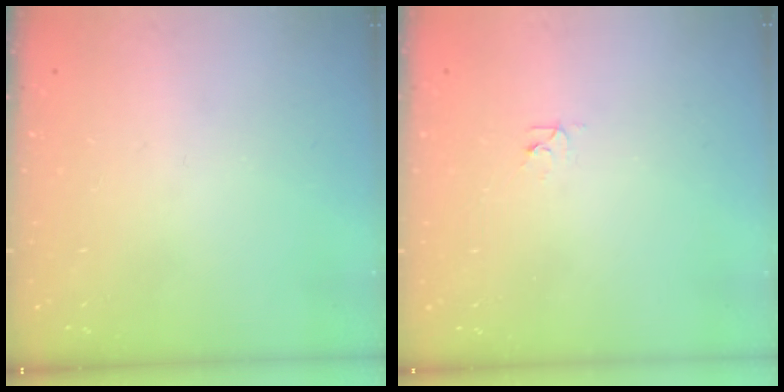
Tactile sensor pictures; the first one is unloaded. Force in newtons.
{"total": 2.3, "press": 2.3, "slide": 0.2}